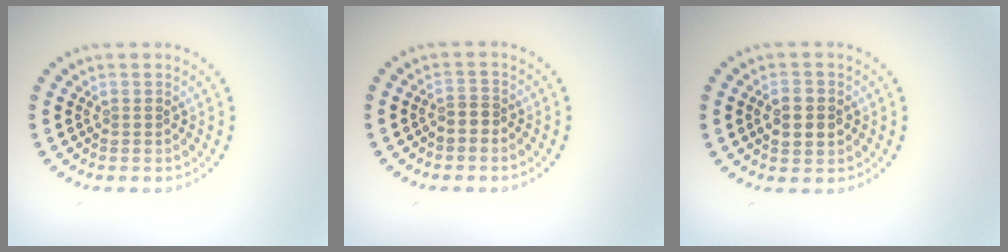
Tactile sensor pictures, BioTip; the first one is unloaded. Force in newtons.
{"total": 1.4, "press": 1.3, "slide": 0.7}
{"total": 2.9, "press": 2.9, "slide": 0.1}